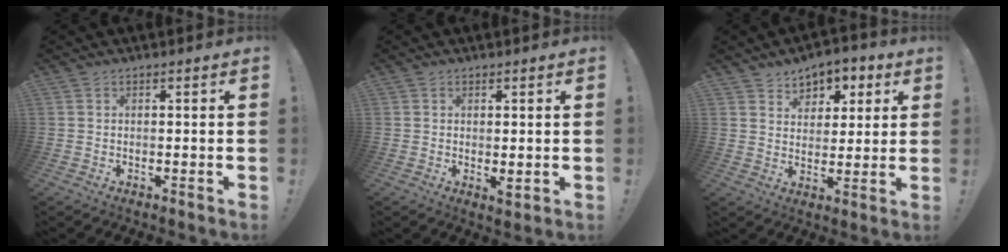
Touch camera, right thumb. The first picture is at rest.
{"total": 1.9, "force": [0.5, 0.9, 1.6], "torque": [-0.019, -0.004, 0.010]}
{"total": 6.4, "force": [3.4, 5.4, 1.1], "torque": [-0.001, -0.028, 0.063]}